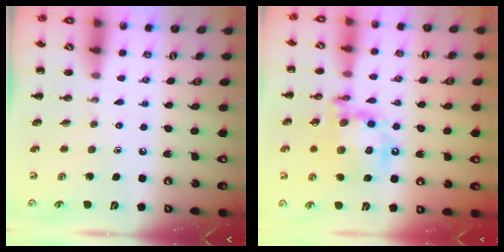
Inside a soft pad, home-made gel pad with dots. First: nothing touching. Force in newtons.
{"total": 15.7, "press": 15.4, "slide": 3.0}